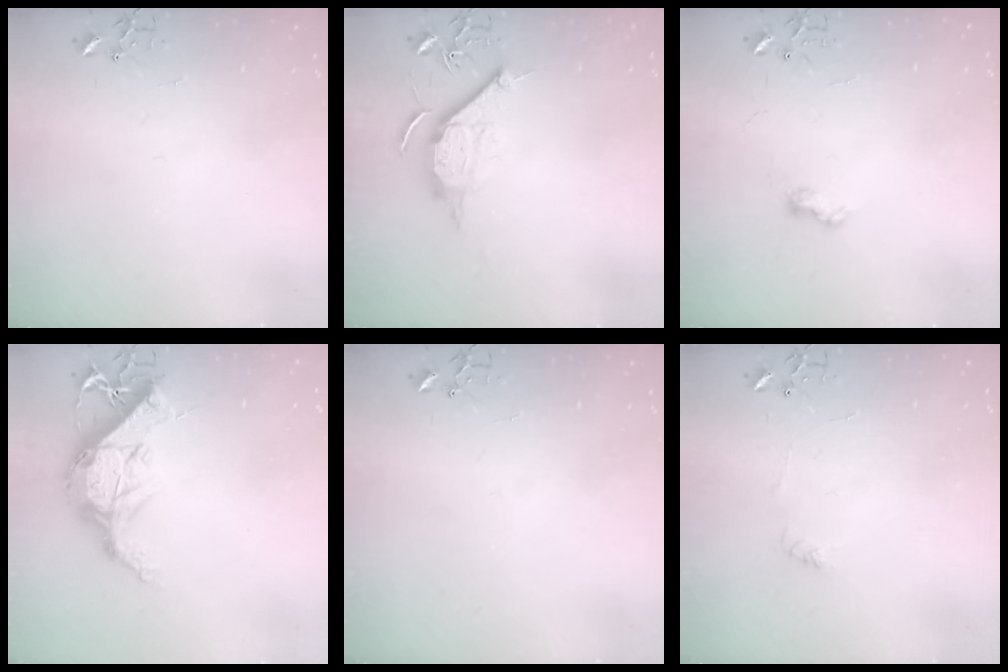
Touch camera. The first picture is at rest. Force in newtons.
{"total": 10.7, "press": 10.7, "slide": 1.1}
{"total": 6.0, "press": 6.0, "slide": 0.7}
{"total": 13.9, "press": 13.8, "slide": 1.4}
{"total": 0.0}
{"total": 3.7, "press": 3.7, "slide": 0.5}